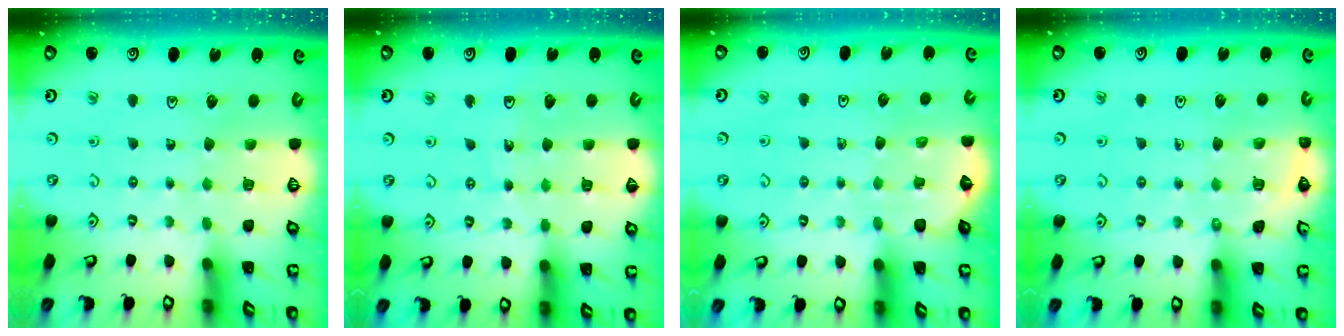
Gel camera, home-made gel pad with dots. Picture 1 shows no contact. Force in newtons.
{"total": 3.8, "press": 3.5, "slide": 1.6}
{"total": 3.3, "press": 3.3, "slide": 0.4}
{"total": 6.4, "press": 6.1, "slide": 1.8}